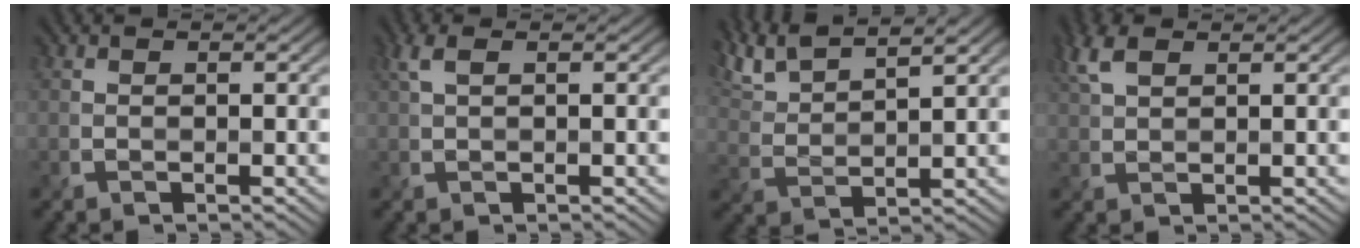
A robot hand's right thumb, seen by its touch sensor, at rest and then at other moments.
{"total": 1.8, "force": [0.7, 0.5, 1.6], "torque": [-0.043, 0.006, 0.013]}
{"total": 7.4, "force": [6.0, 1.4, 4.1], "torque": [-0.095, 0.018, 0.121]}
{"total": 4.0, "force": [2.3, 1.7, 2.8], "torque": [-0.078, 0.014, 0.049]}